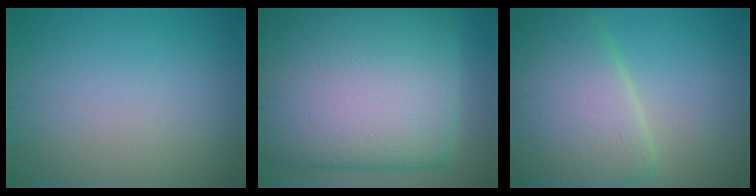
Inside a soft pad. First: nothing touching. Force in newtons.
{"total": 22.1, "press": 22.1, "slide": 0.7}
{"total": 8.9, "press": 8.9, "slide": 0.2}